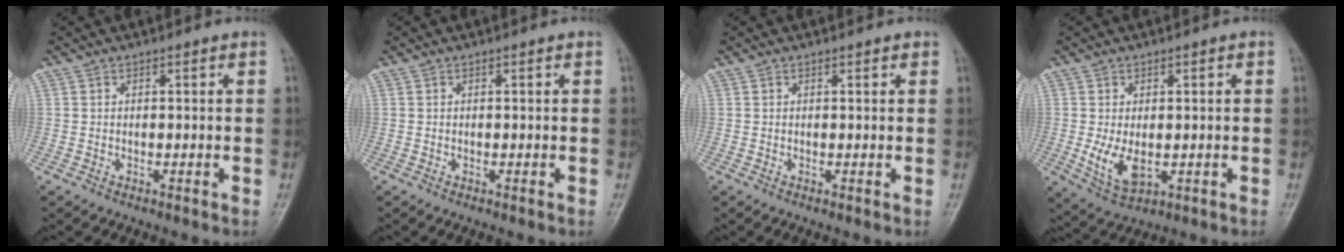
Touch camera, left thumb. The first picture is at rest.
{"total": 0.0}
{"total": 0.7, "force": [0.5, 0.3, 0.4], "torque": [-0.007, -0.002, 0.003]}
{"total": 6.4, "force": [-0.8, 3.7, 5.2], "torque": [-0.096, -0.010, -0.004]}